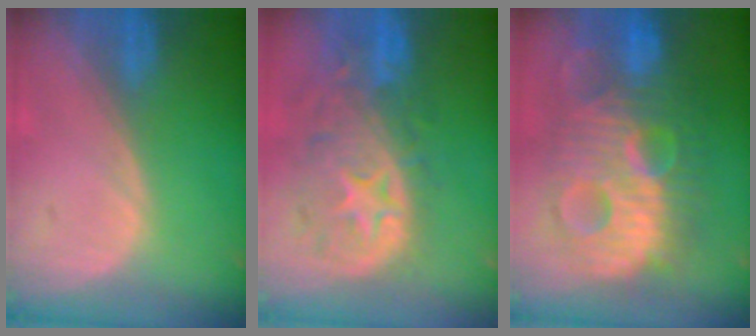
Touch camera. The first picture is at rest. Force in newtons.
{"total": 11.1, "press": 9.8, "slide": 5.2}
{"total": 13.7, "press": 13.6, "slide": 1.1}